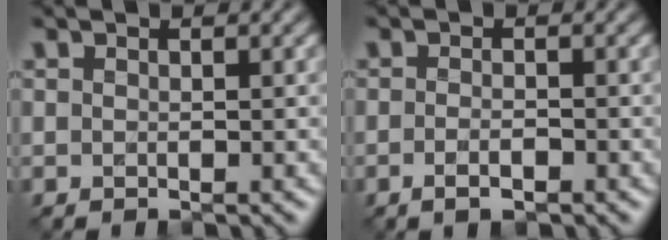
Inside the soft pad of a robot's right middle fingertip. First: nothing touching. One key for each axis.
{"total": 1.7, "fx": -0.9, "fy": 0.5, "fz": 1.4, "tx": -0.026, "ty": -0.003, "tz": -0.017}